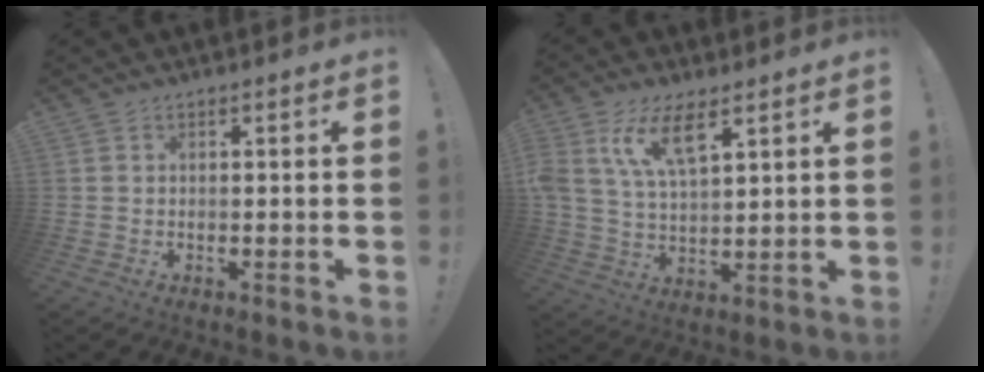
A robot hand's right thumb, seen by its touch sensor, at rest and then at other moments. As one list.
[{"total": 12.0, "force": [6.6, 4.9, 8.8], "torque": [-0.177, -0.015, 0.120]}]